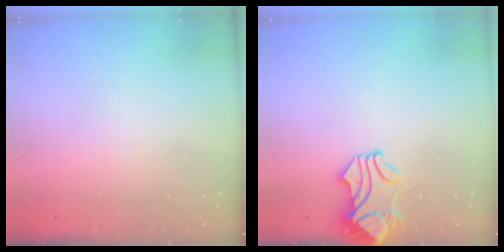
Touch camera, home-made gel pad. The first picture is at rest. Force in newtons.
{"total": 1.6, "press": 1.5, "slide": 0.7}